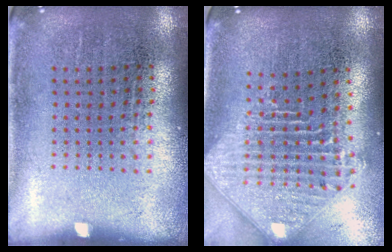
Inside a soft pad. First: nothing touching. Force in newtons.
{"total": 2.5, "press": 1.9, "slide": 1.7}